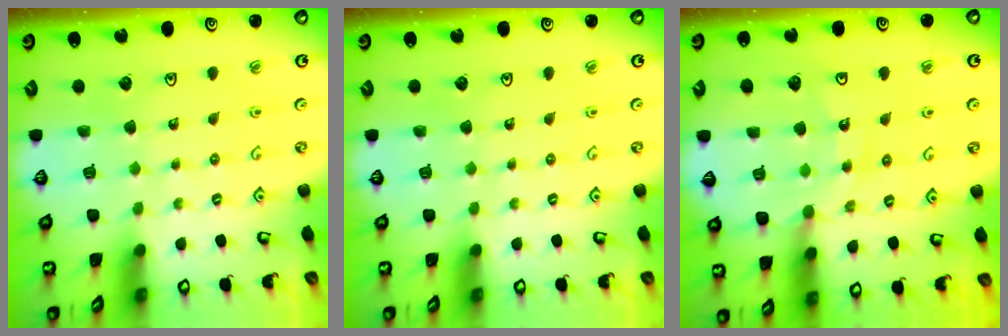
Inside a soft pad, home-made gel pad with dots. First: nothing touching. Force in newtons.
{"total": 0.0}
{"total": 12.9, "press": 12.8, "slide": 1.6}